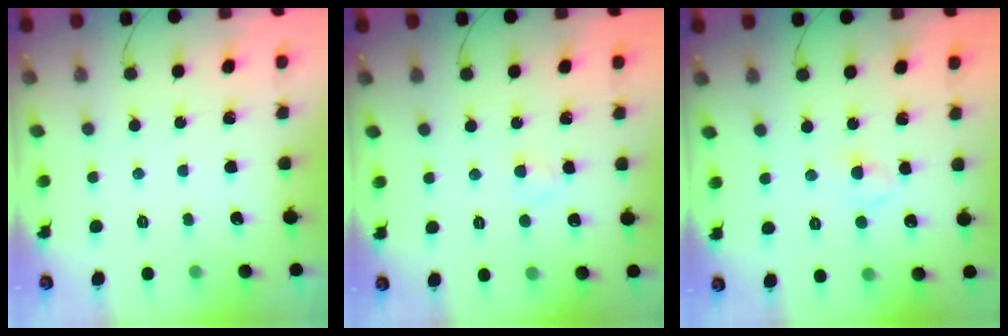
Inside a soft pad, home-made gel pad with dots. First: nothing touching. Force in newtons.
{"total": 1.9, "press": 1.7, "slide": 0.9}
{"total": 2.9, "press": 2.7, "slide": 1.1}